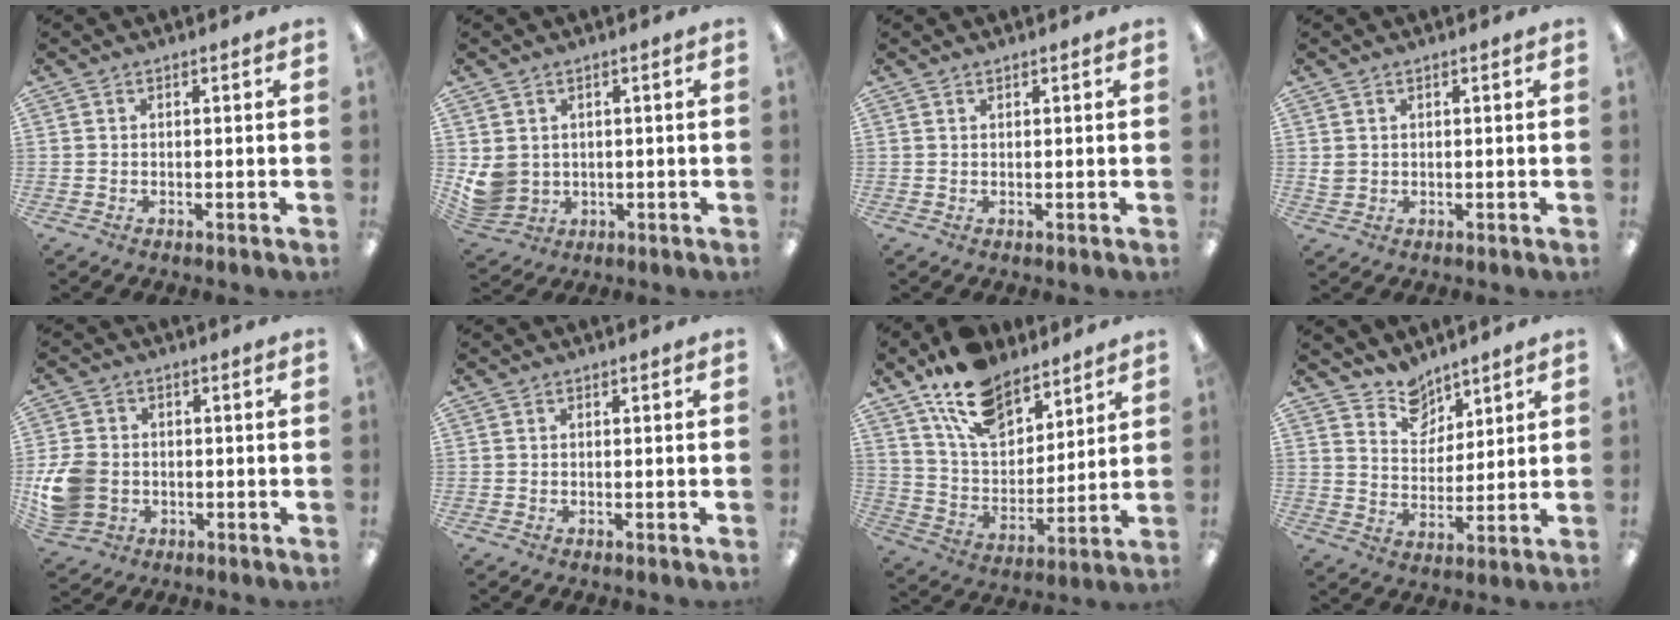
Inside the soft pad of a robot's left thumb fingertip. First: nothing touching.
{"total": 5.5, "force": [1.2, 5.1, 1.7], "torque": [-0.048, -0.002, 0.027]}
{"total": 0.6, "force": [0.5, 0.2, 0.2], "torque": [-0.004, 0.001, 0.009]}
{"total": 1.8, "force": [0.9, 1.5, 0.7], "torque": [-0.015, 0.003, 0.016]}
{"total": 10.3, "force": [-1.7, 8.4, 5.8], "torque": [-0.128, 0.015, -0.025]}
{"total": 0.0}
{"total": 16.1, "force": [11.7, 8.3, 7.1], "torque": [-0.131, -0.062, 0.218]}
{"total": 8.0, "force": [6.9, 4.0, 0.5], "torque": [-0.009, -0.051, 0.130]}